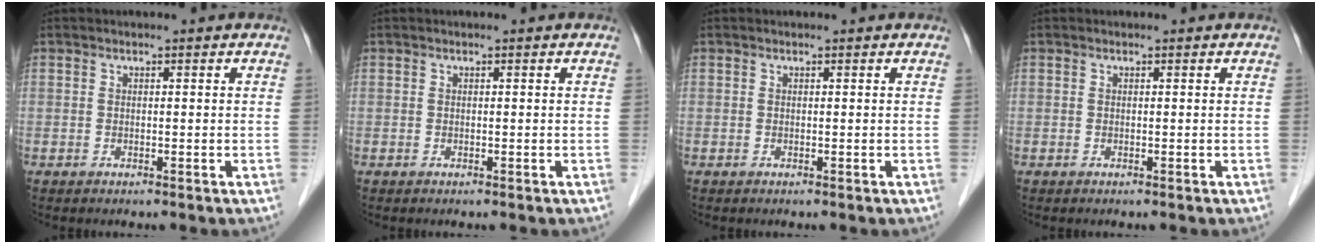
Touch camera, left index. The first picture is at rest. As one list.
[{"total": 0.0}, {"total": 0.0}, {"total": 0.0}]